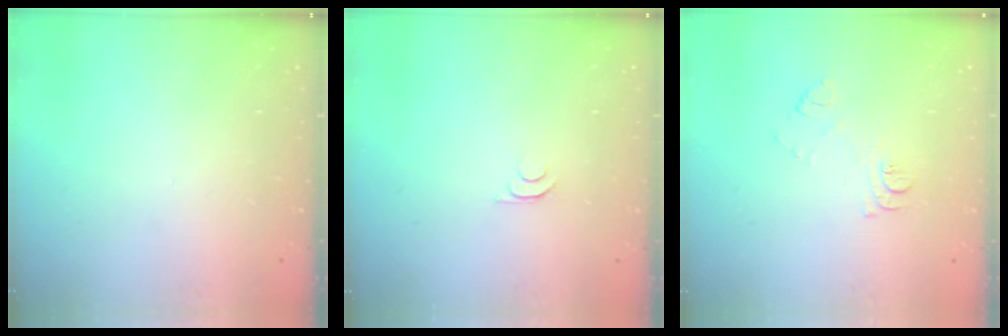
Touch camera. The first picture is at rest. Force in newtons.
{"total": 4.4, "press": 4.3, "slide": 0.6}
{"total": 7.2, "press": 7.2, "slide": 0.7}